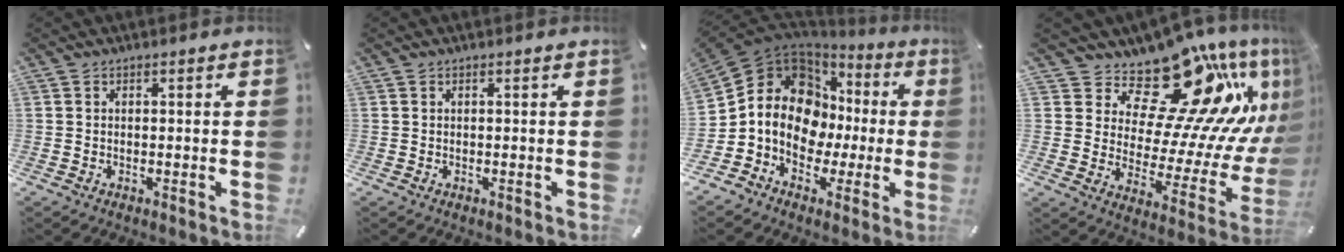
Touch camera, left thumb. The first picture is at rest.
{"total": 0.0}
{"total": 14.2, "force": [0.3, 12.6, 6.5], "torque": [-0.140, -0.019, 0.007]}
{"total": 22.4, "force": [14.9, 9.9, 13.5], "torque": [-0.204, -0.133, 0.252]}